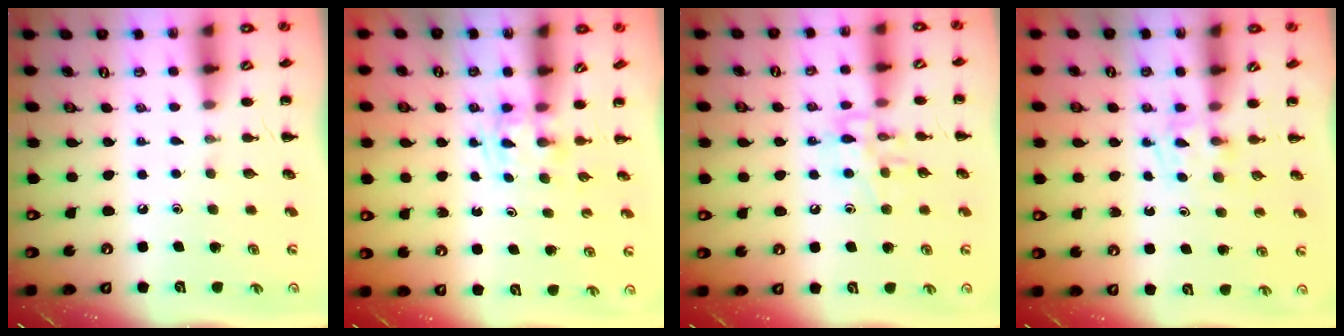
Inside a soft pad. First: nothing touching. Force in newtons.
{"total": 1.5, "press": 1.4, "slide": 0.7}
{"total": 10.0, "press": 10.0, "slide": 0.4}
{"total": 3.8, "press": 3.5, "slide": 1.4}